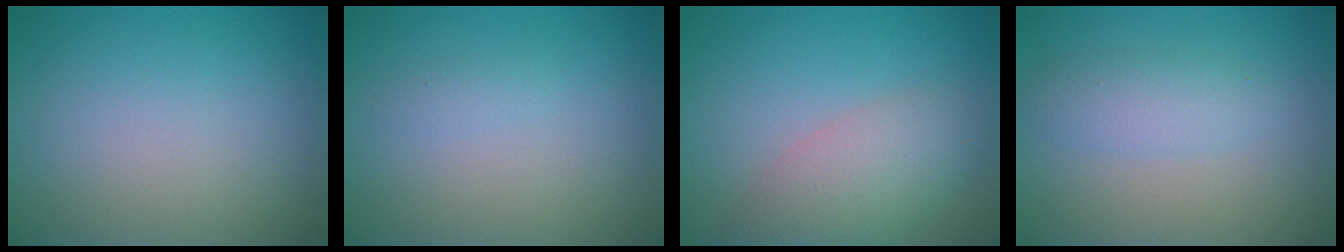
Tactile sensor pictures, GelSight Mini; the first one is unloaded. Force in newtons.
{"total": 0.6, "press": 0.6, "slide": 0.0}
{"total": 4.8, "press": 4.8, "slide": 0.4}
{"total": 2.4, "press": 2.4, "slide": 0.0}